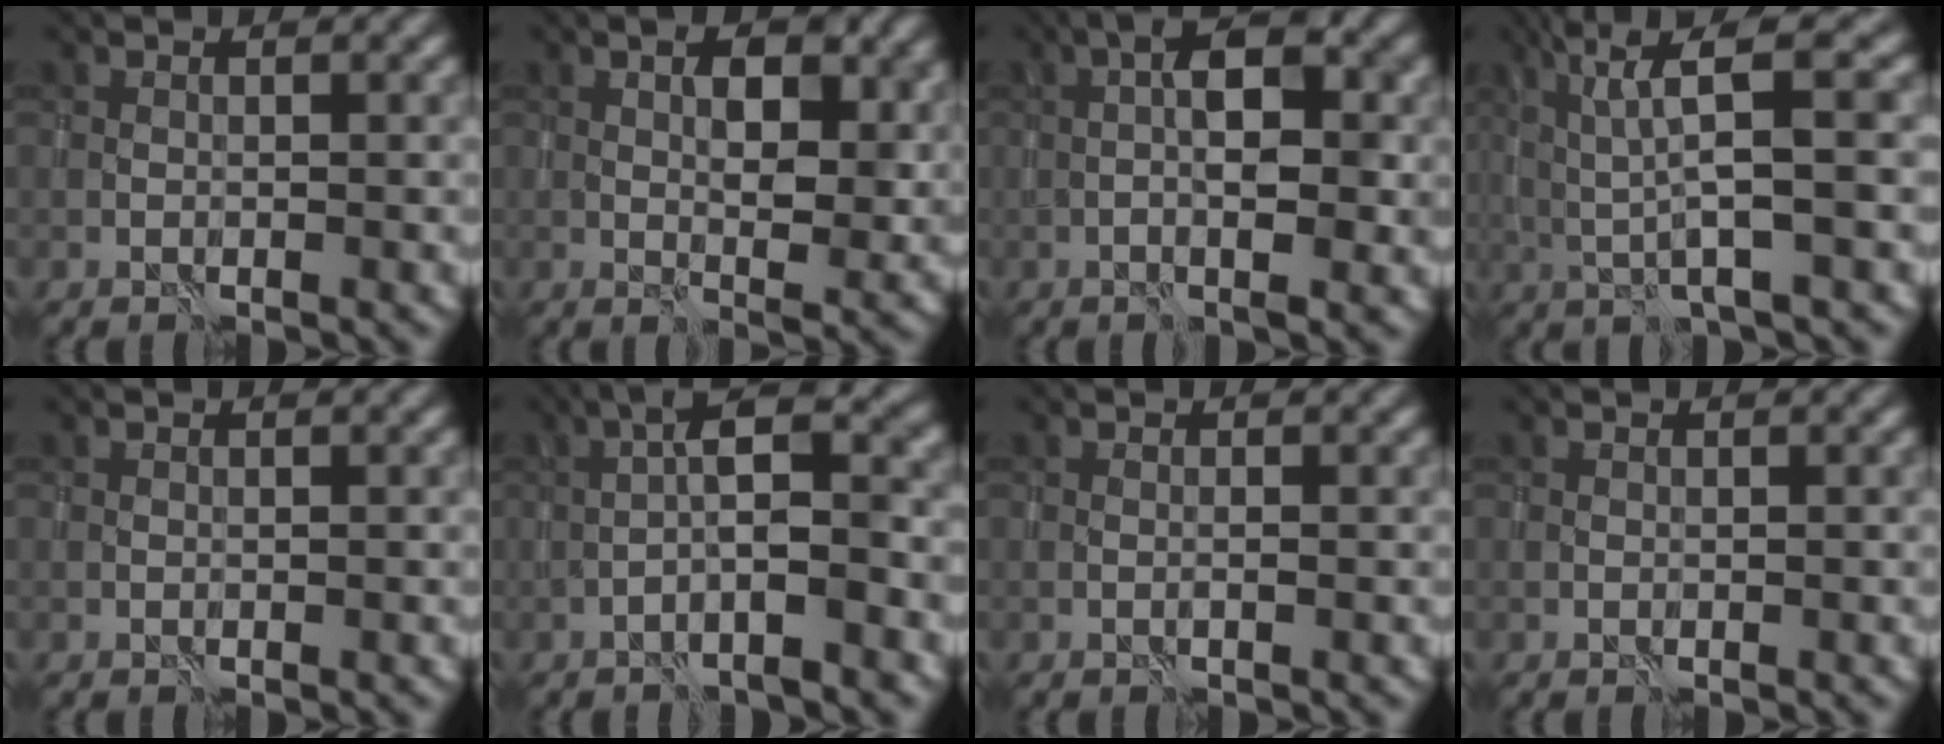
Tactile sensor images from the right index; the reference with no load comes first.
{"total": 5.3, "force": [1.8, 2.4, 4.4], "torque": [-0.060, -0.006, 0.031]}
{"total": 5.4, "force": [0.2, 1.6, 5.1], "torque": [-0.082, 0.007, -0.004]}
{"total": 5.6, "force": [1.9, 0.6, 5.3], "torque": [-0.106, 0.005, 0.037]}
{"total": 0.0}
{"total": 5.1, "force": [-1.2, 0.7, 4.9], "torque": [-0.078, 0.020, -0.028]}
{"total": 0.0}
{"total": 0.0}